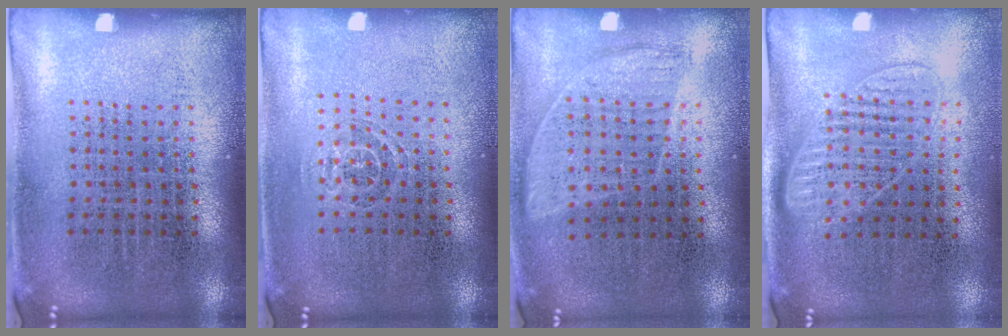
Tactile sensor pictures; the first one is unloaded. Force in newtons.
{"total": 0.8, "press": 0.6, "slide": 0.6}
{"total": 0.9, "press": 0.8, "slide": 0.5}
{"total": 1.3, "press": 1.2, "slide": 0.5}